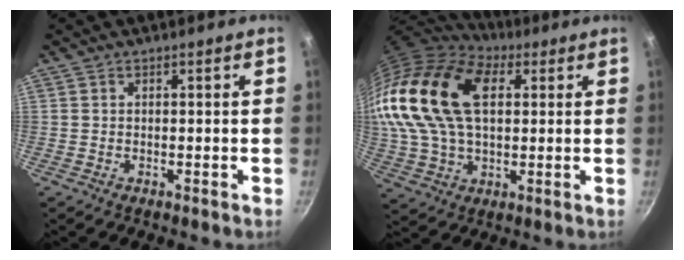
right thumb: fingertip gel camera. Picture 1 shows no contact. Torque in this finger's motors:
{"motor_torque": [-0.43, 3.14, 1.76, -1.01, 0.74]}